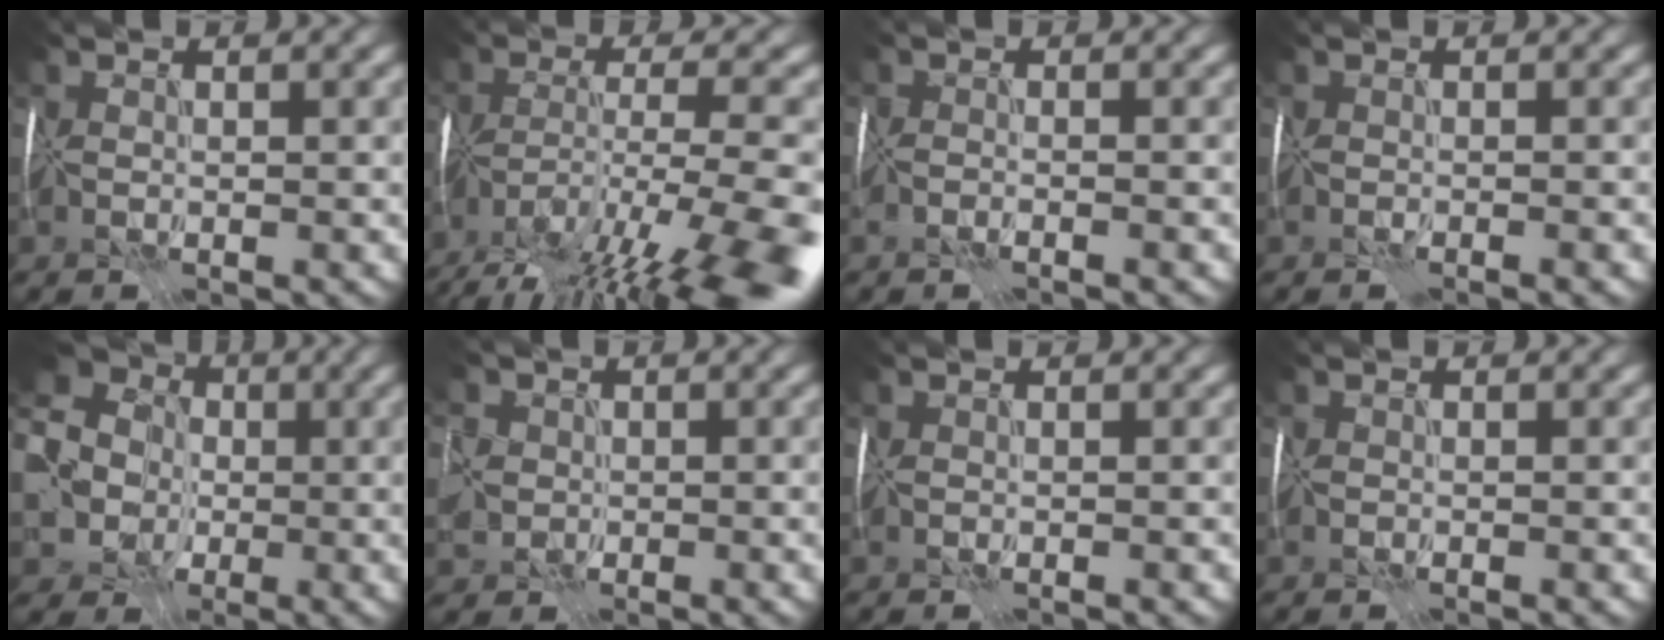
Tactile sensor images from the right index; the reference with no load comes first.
{"total": 15.2, "force": [-11.0, 3.0, 10.0], "torque": [-0.191, -0.033, -0.162]}
{"total": 1.7, "force": [-1.5, -0.5, 0.3], "torque": [-0.009, -0.009, -0.031]}
{"total": 1.3, "force": [-1.1, -0.4, 0.5], "torque": [0.002, -0.013, -0.015]}
{"total": 10.6, "force": [-0.4, 9.1, 5.4], "torque": [-0.126, -0.007, -0.041]}
{"total": 3.3, "force": [-0.7, 3.0, 1.1], "torque": [-0.034, 0.008, -0.024]}
{"total": 0.0}
{"total": 0.5, "force": [-0.5, -0.2, 0.0], "torque": [0.005, -0.006, -0.011]}